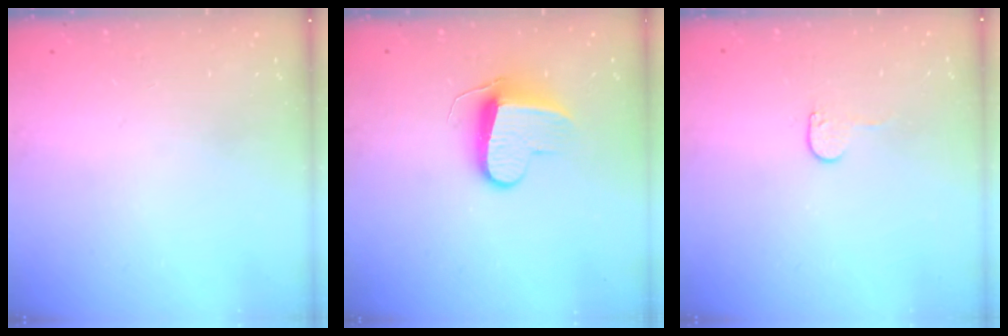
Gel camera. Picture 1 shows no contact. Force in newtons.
{"total": 9.0, "press": 9.0, "slide": 0.6}
{"total": 4.5, "press": 4.5, "slide": 0.5}